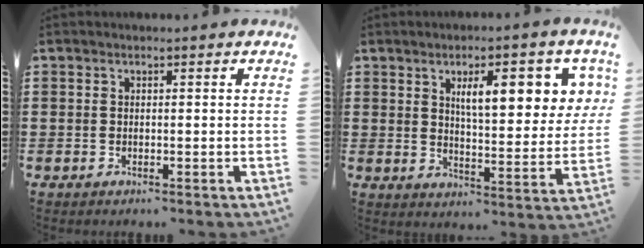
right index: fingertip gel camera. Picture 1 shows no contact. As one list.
[{"total": 9.3, "force": [4.1, 3.1, 7.8], "torque": [-0.128, -0.004, 0.064]}]